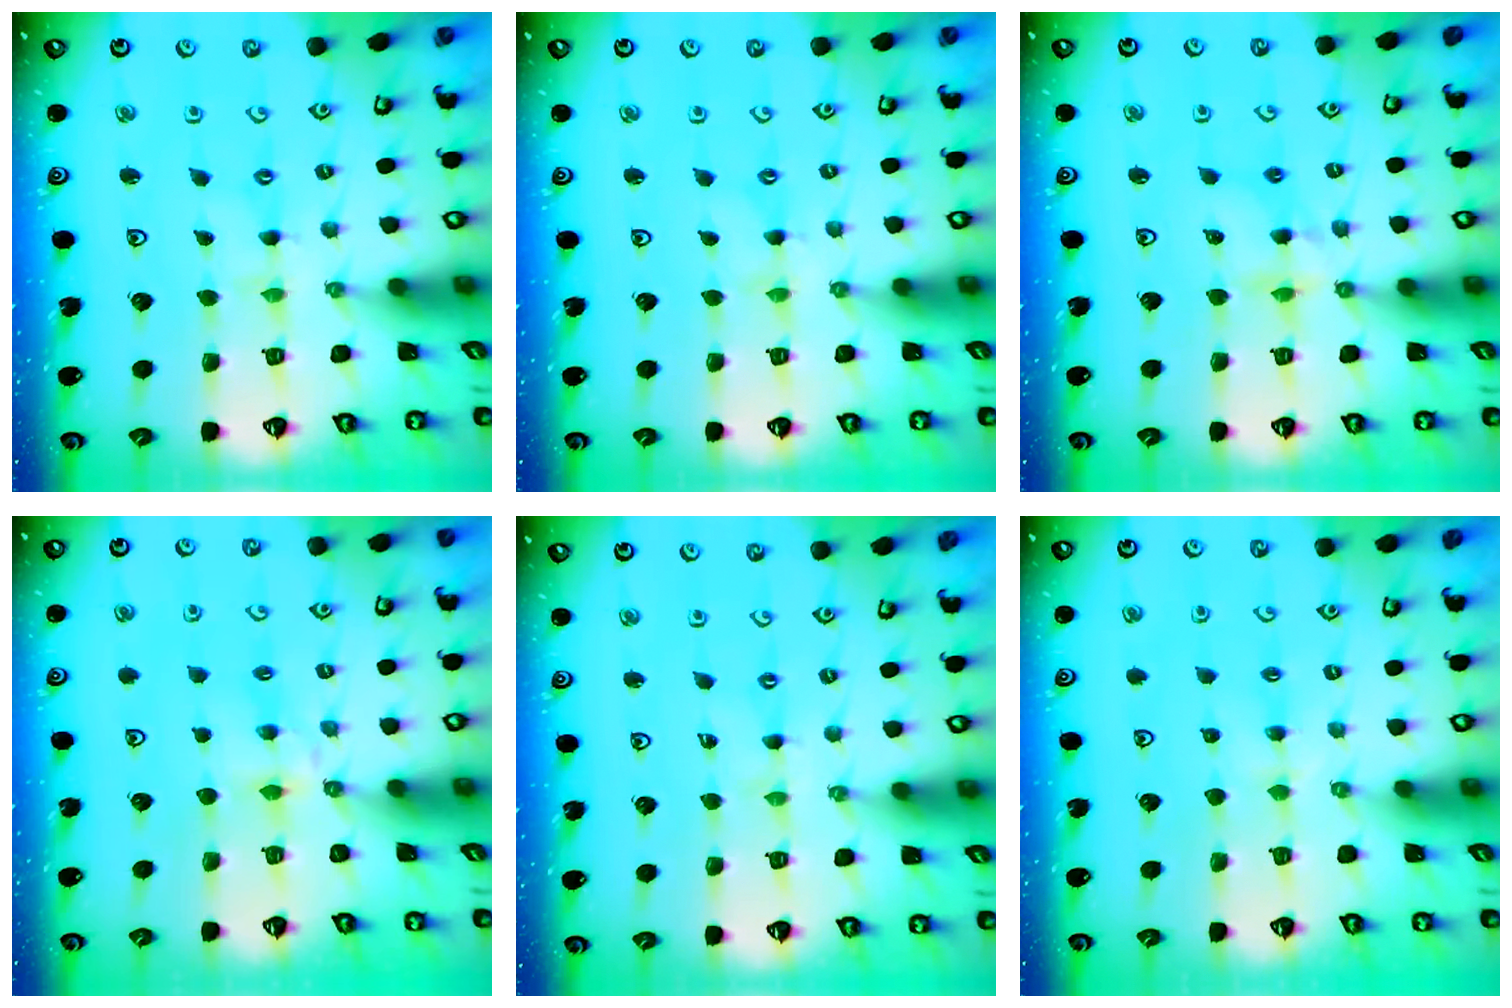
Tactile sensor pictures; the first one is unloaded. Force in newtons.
{"total": 0.0}
{"total": 6.2, "press": 6.1, "slide": 0.7}
{"total": 3.9, "press": 3.8, "slide": 0.6}
{"total": 0.0}
{"total": 3.4, "press": 3.3, "slide": 0.5}